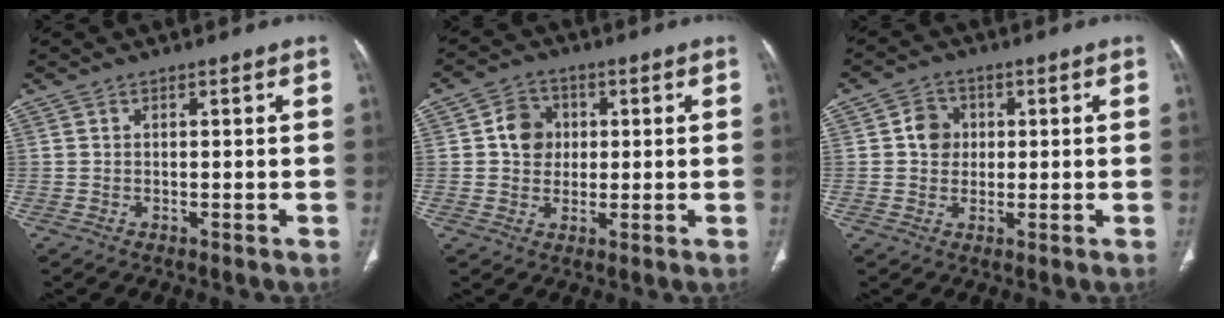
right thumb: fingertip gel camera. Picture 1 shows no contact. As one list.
[{"total": 6.4, "force": [1.0, 5.5, 3.1], "torque": [-0.024, 0.003, 0.011]}, {"total": 4.8, "force": [0.7, 4.2, 2.1], "torque": [-0.014, 0.004, 0.007]}]